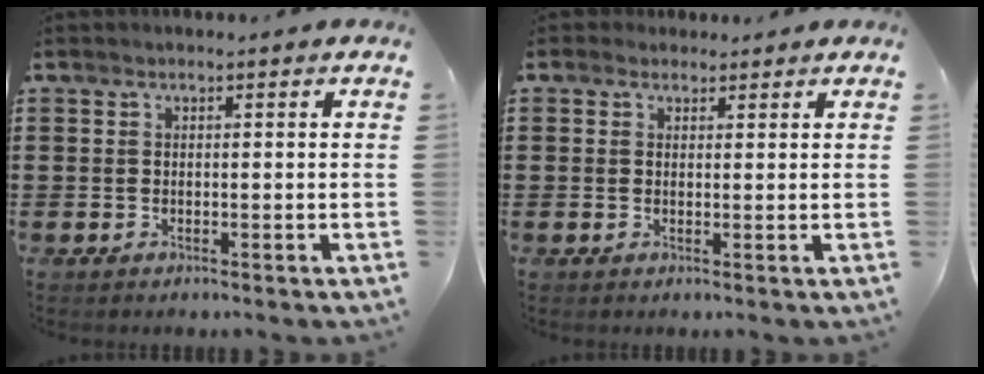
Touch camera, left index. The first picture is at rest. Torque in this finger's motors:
{"motor_torque": [0.04, -0.09, 0.00, -0.01]}